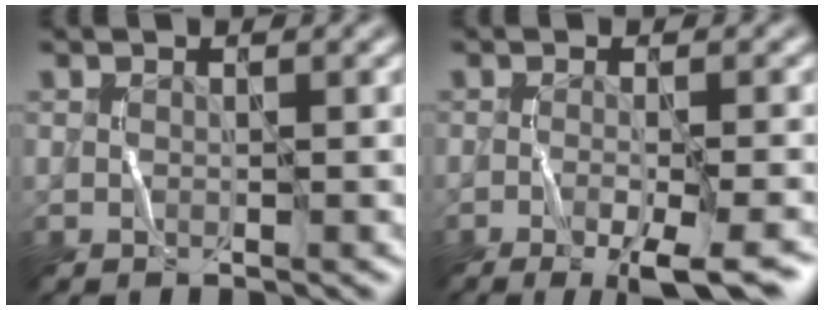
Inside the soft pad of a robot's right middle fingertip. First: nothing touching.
{"total": 6.6, "force": [-3.7, 1.5, 5.2], "torque": [-0.064, 0.002, -0.055]}